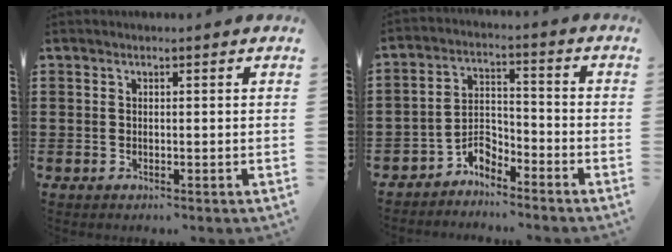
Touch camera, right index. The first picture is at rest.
{"total": 4.4, "force": [-3.9, 1.6, 1.3], "torque": [-0.034, 0.009, -0.080]}